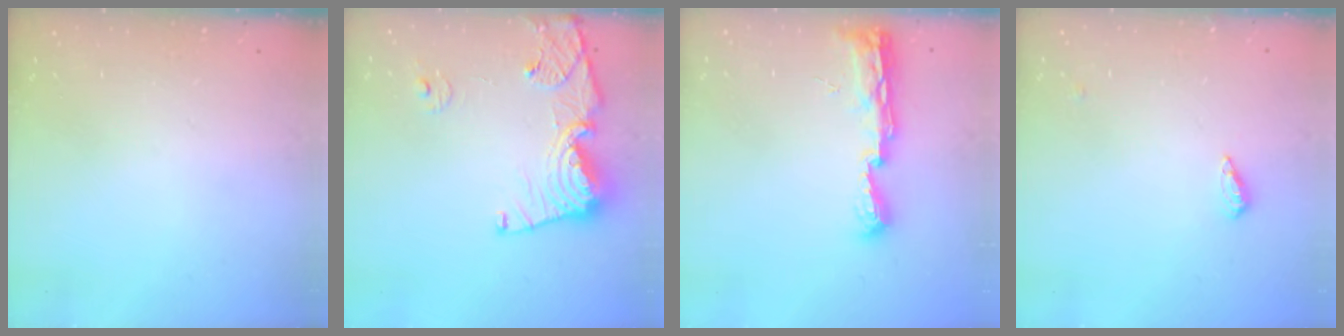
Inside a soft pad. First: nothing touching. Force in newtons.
{"total": 14.7, "press": 14.6, "slide": 1.8}
{"total": 9.3, "press": 9.3, "slide": 0.5}
{"total": 3.2, "press": 3.1, "slide": 0.3}